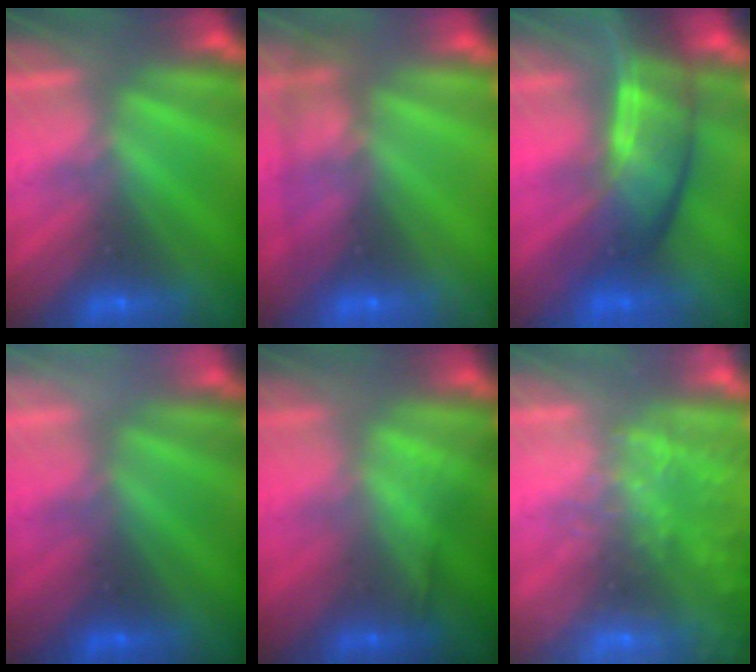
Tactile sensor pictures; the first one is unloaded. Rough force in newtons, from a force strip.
{"total": 9.1}
{"total": 9.3}
{"total": 2.4}
{"total": 1.3}
{"total": 6.7}